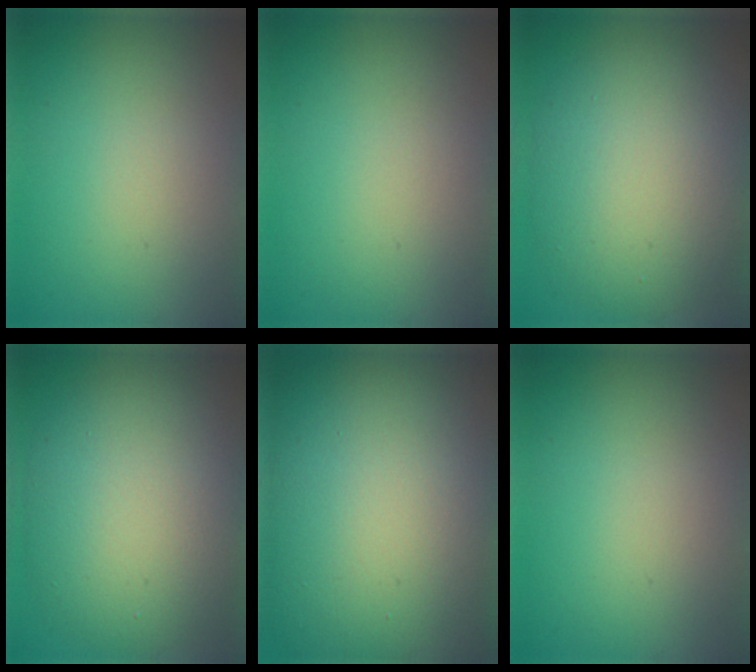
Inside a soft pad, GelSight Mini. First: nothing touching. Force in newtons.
{"total": 0.0}
{"total": 9.3, "press": 9.3, "slide": 0.3}
{"total": 10.5, "press": 10.5, "slide": 0.9}
{"total": 21.2, "press": 21.2, "slide": 1.4}
{"total": 0.0}